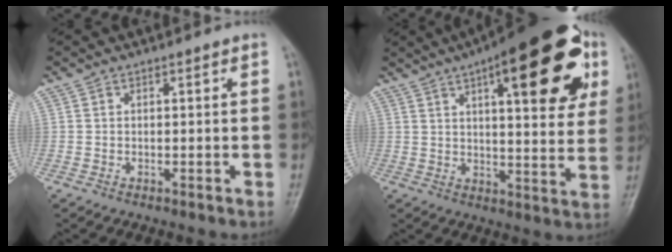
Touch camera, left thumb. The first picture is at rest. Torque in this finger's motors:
{"motor_torque": [1.57, 1.39, 2.13, -0.64, 0.39]}